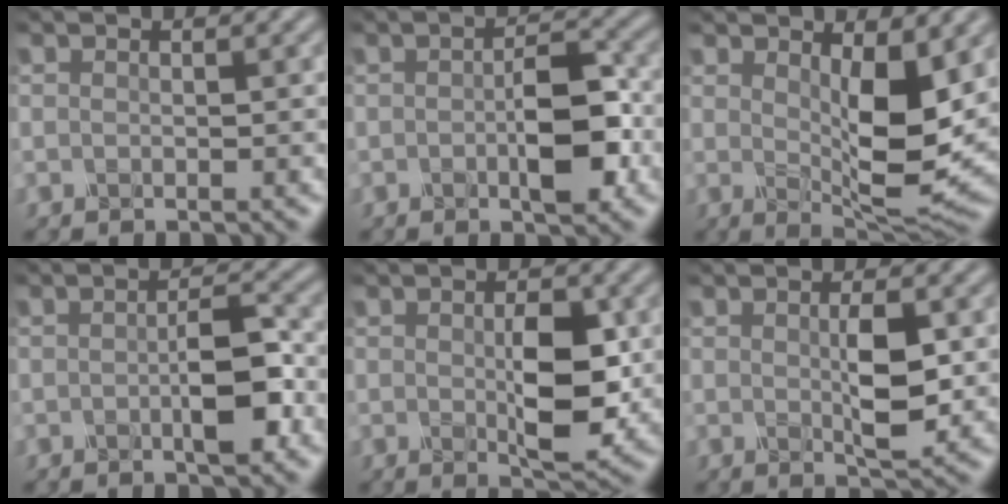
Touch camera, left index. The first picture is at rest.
{"total": 4.6, "force": [-1.1, 1.4, 4.2], "torque": [-0.075, 0.007, -0.017]}
{"total": 6.7, "force": [0.9, 2.1, 6.3], "torque": [-0.107, -0.007, 0.023]}
{"total": 3.7, "force": [-1.0, 0.7, 3.5], "torque": [-0.062, 0.009, -0.017]}
{"total": 4.8, "force": [-0.1, 1.8, 4.5], "torque": [-0.080, -0.002, 0.005]}
{"total": 3.2, "force": [0.3, 0.6, 3.1], "torque": [-0.063, 0.001, 0.011]}